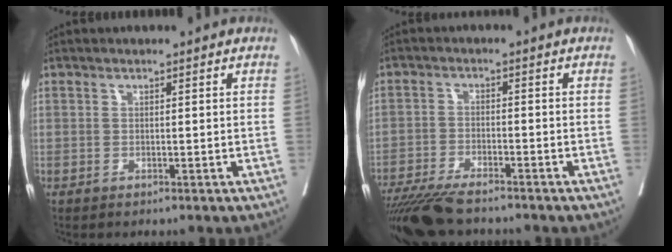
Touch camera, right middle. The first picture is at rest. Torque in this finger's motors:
{"motor_torque": [0.94, -1.03, 0.14, 0.04]}